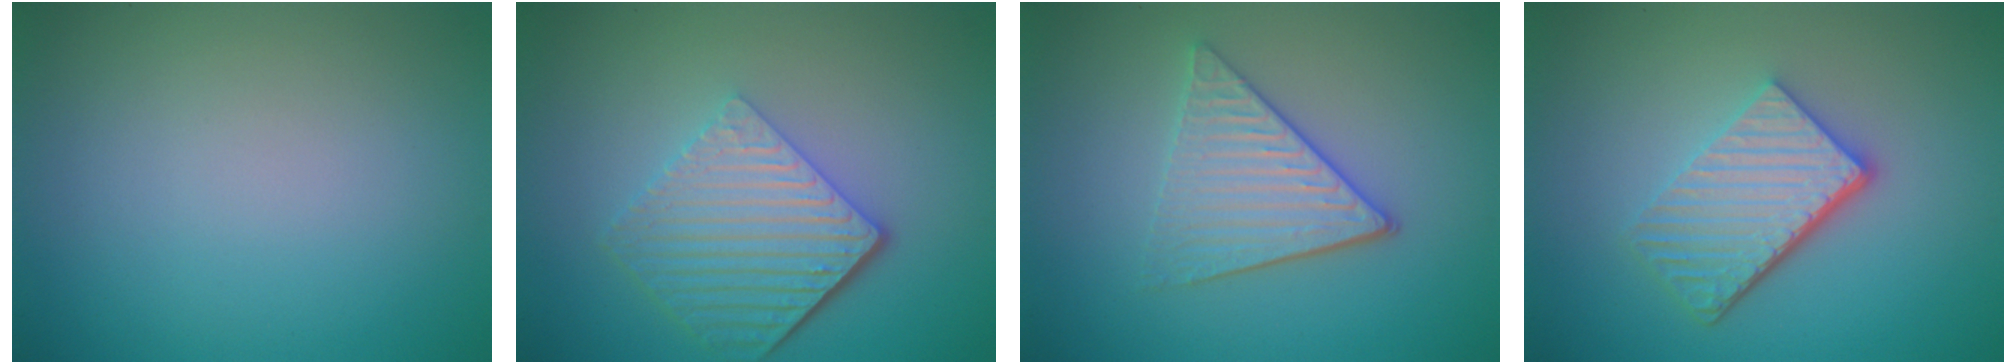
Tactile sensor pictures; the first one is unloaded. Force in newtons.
{"total": 5.8, "press": 4.2, "slide": 4.1}
{"total": 3.9, "press": 3.3, "slide": 2.0}
{"total": 5.3, "press": 3.8, "slide": 3.7}